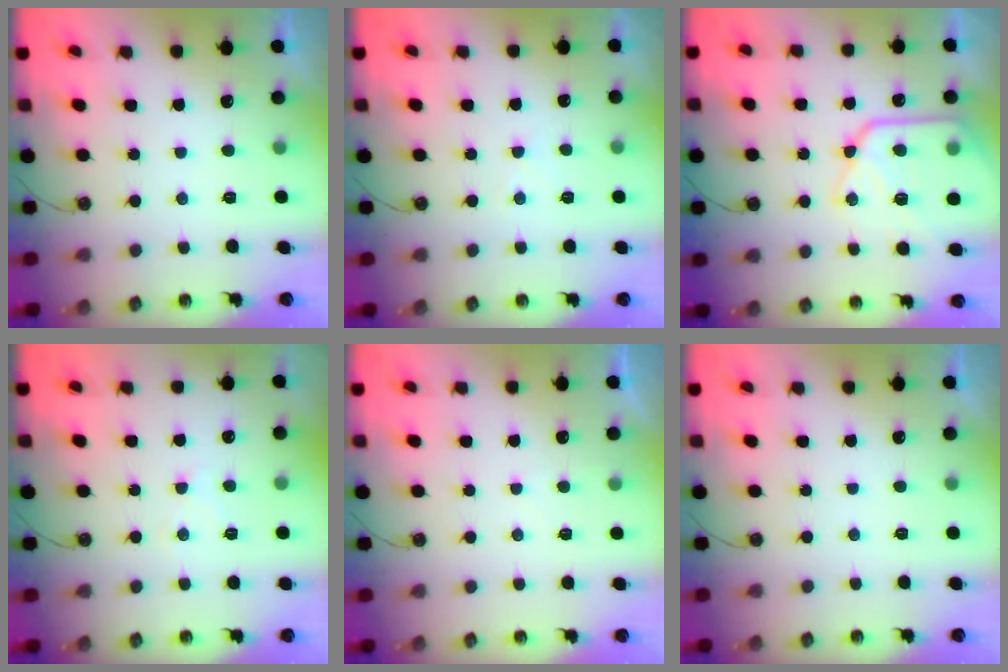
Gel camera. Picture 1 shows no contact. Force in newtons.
{"total": 2.5, "press": 2.5, "slide": 0.4}
{"total": 16.1, "press": 16.0, "slide": 1.7}
{"total": 5.8, "press": 5.8, "slide": 1.0}
{"total": 2.0, "press": 2.0, "slide": 0.3}
{"total": 0.0}